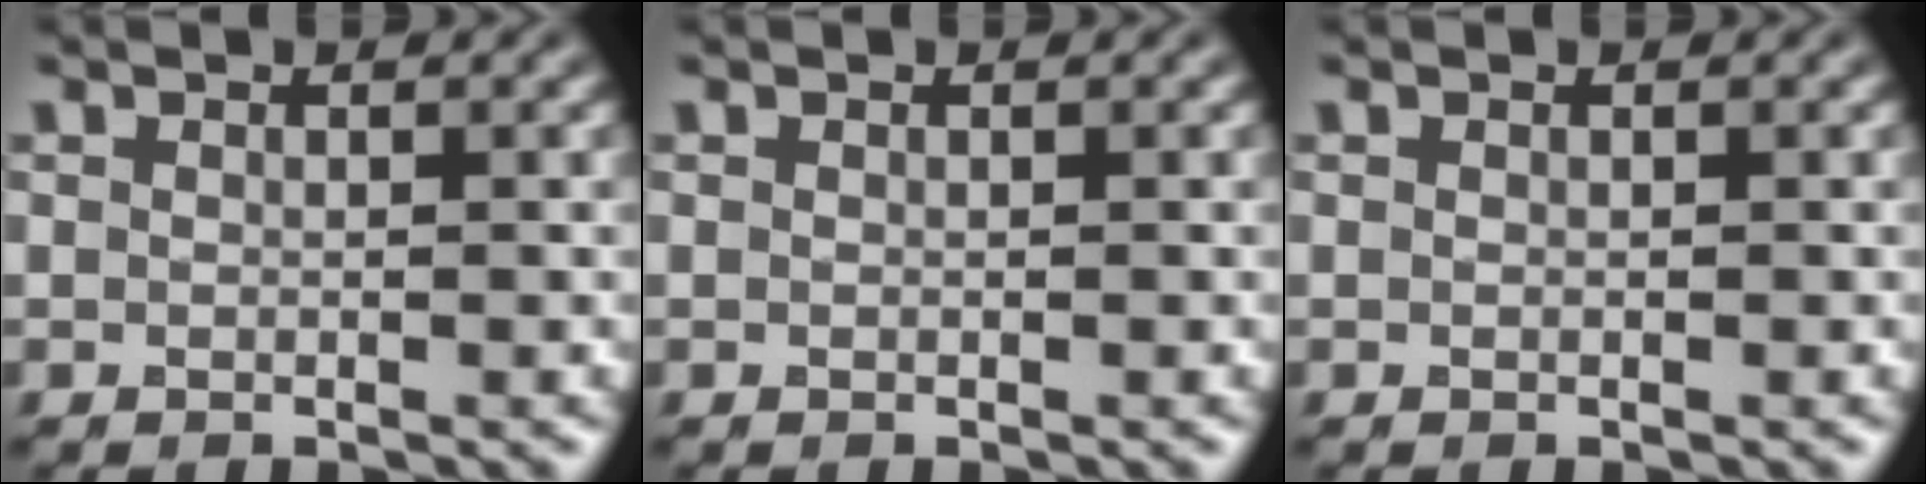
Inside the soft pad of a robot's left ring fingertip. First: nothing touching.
{"total": 0.0}
{"total": 0.0}